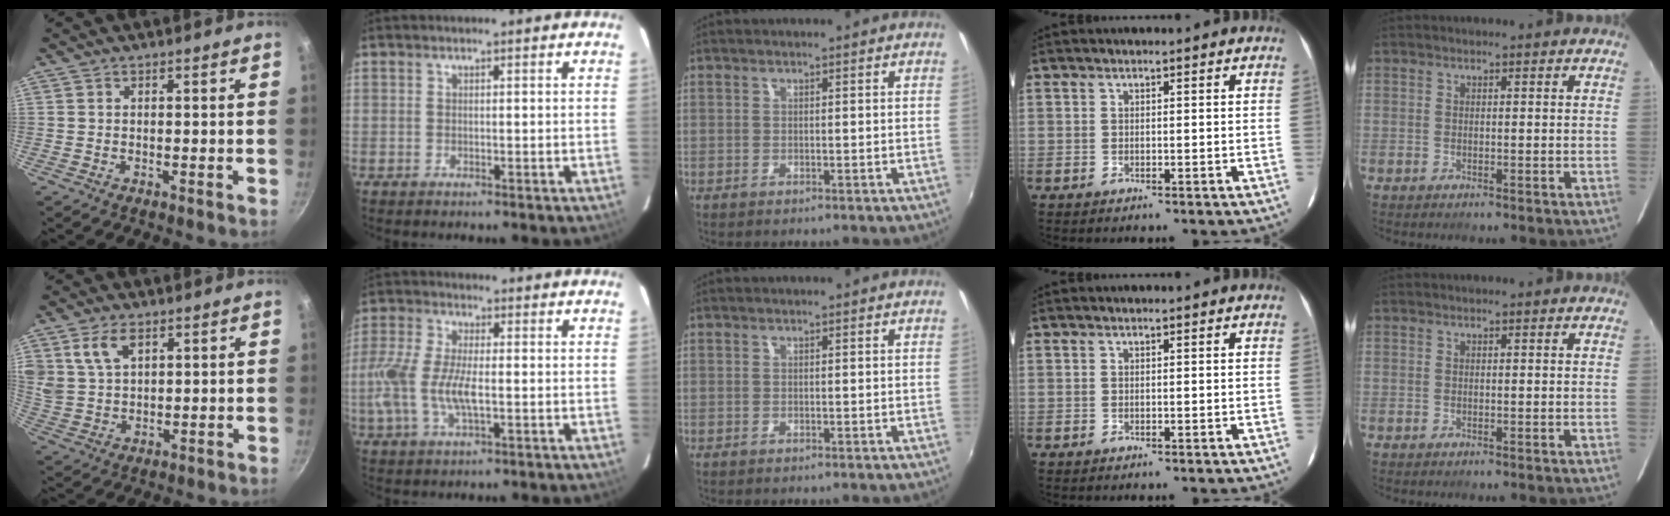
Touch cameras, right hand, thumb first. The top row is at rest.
{"thumb": {"total": 7.1, "force": [3.4, 4.3, 4.4], "torque": [-0.073, -0.012, 0.074]}, "index": {"total": 10.3, "force": [-1.8, 3.9, 9.4], "torque": [-0.211, 0.000, -0.038]}}